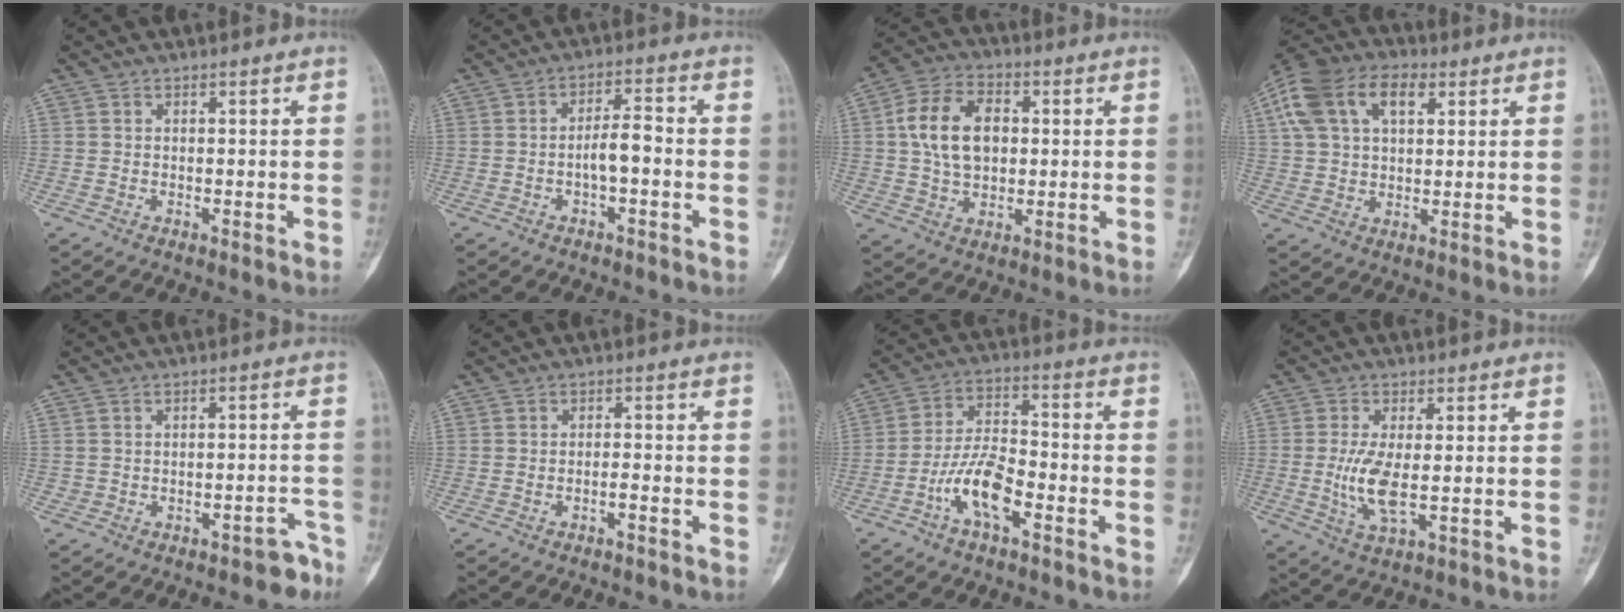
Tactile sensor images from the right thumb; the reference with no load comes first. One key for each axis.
{"total": 4.9, "fx": -1.3, "fy": 1.8, "fz": 4.4, "tx": -0.073, "ty": 0.024, "tz": -0.025}
{"total": 12.3, "fx": 1.6, "fy": 8.2, "fz": 9.0, "tx": -0.146, "ty": 0.013, "tz": 0.025}
{"total": 15.8, "fx": 6.2, "fy": 9.5, "fz": 11.0, "tx": -0.208, "ty": 0.021, "tz": 0.109}
{"total": 4.1, "fx": -3.0, "fy": 2.4, "fz": 1.3, "tx": 0.003, "ty": 0.047, "tz": -0.032}
{"total": 1.6, "fx": -1.2, "fy": 0.1, "fz": 1.0, "tx": -0.023, "ty": 0.019, "tz": -0.019}
{"total": 10.1, "fx": -4.5, "fy": 4.1, "fz": 8.1, "tx": -0.157, "ty": 0.037, "tz": -0.088}
{"total": 6.8, "fx": -0.6, "fy": 2.3, "fz": 6.4, "tx": -0.141, "ty": -0.012, "tz": -0.009}